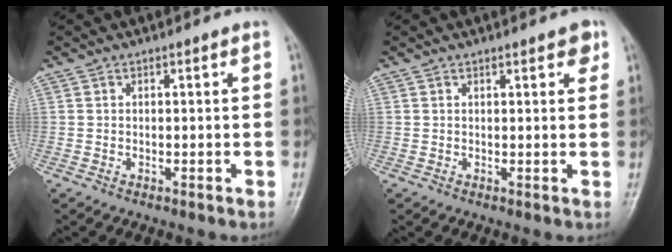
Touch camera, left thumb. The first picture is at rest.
{"total": 2.6, "force": [1.7, 0.9, 1.8], "torque": [-0.011, -0.005, 0.018]}